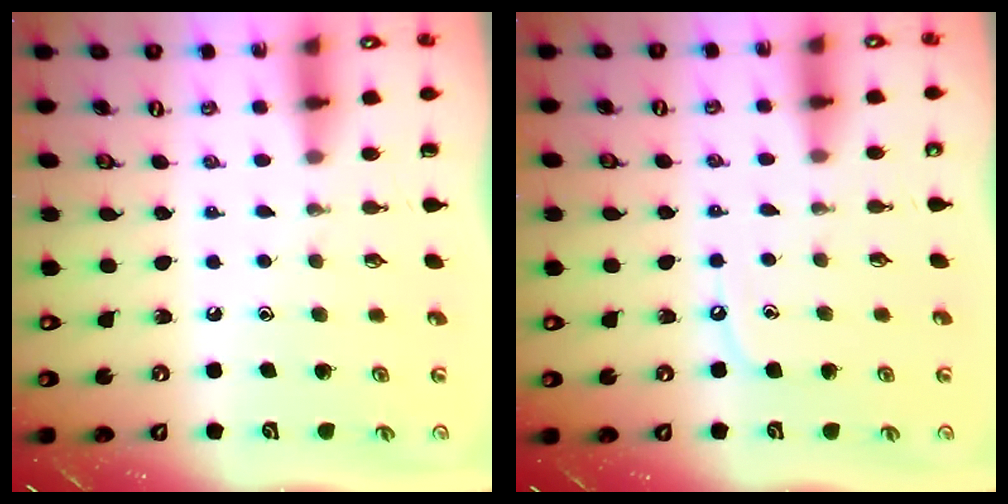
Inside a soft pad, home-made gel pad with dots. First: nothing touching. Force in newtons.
{"total": 3.8, "press": 3.8, "slide": 0.6}